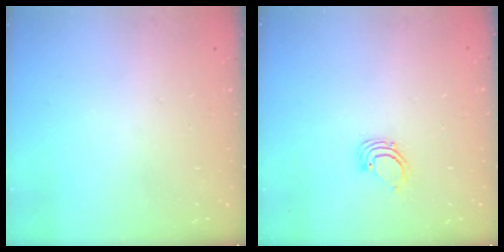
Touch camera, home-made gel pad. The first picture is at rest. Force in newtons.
{"total": 2.2, "press": 2.2, "slide": 0.2}